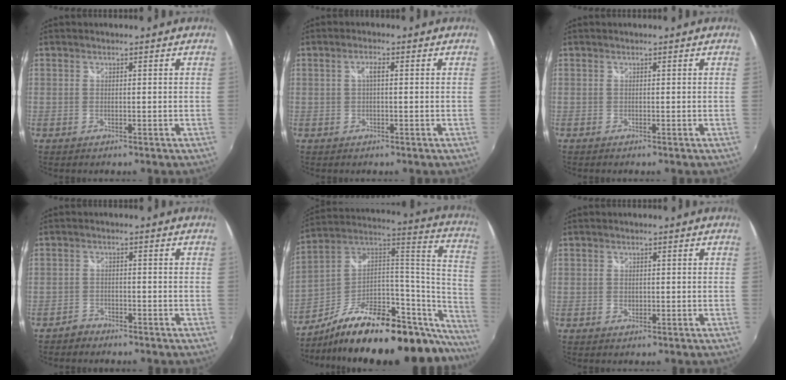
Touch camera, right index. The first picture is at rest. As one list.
[{"total": 1.7, "force": [0.1, 0.6, 1.6], "torque": [-0.031, 0.006, -0.001]}, {"total": 0.0}, {"total": 2.4, "force": [-2.2, 1.0, 0.0], "torque": [-0.006, 0.004, -0.043]}, {"total": 33.8, "force": [-23.9, 12.1, 20.5], "torque": [-0.266, 0.026, -0.366]}, {"total": 1.3, "force": [-0.3, 1.1, 0.6], "torque": [-0.009, 0.001, -0.005]}]